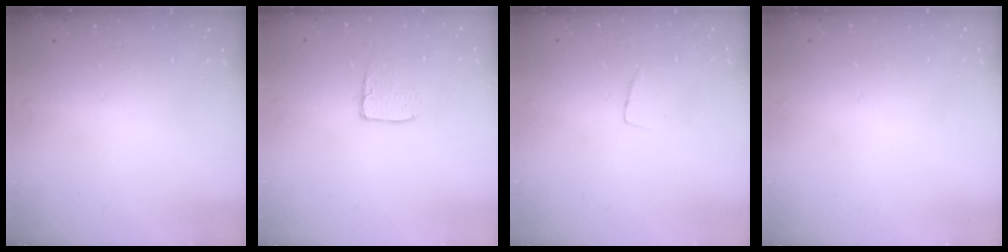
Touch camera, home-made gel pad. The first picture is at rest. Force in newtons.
{"total": 6.3, "press": 6.2, "slide": 0.5}
{"total": 3.3, "press": 3.3, "slide": 0.2}
{"total": 0.0}